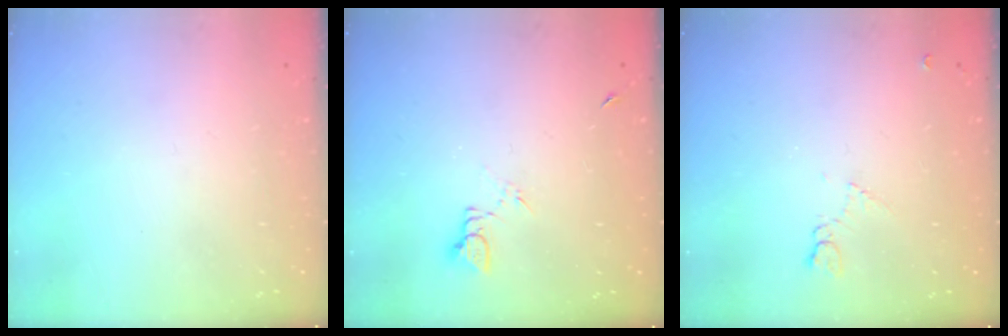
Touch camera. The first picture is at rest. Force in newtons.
{"total": 4.2, "press": 4.2, "slide": 0.4}
{"total": 5.2, "press": 5.1, "slide": 0.8}